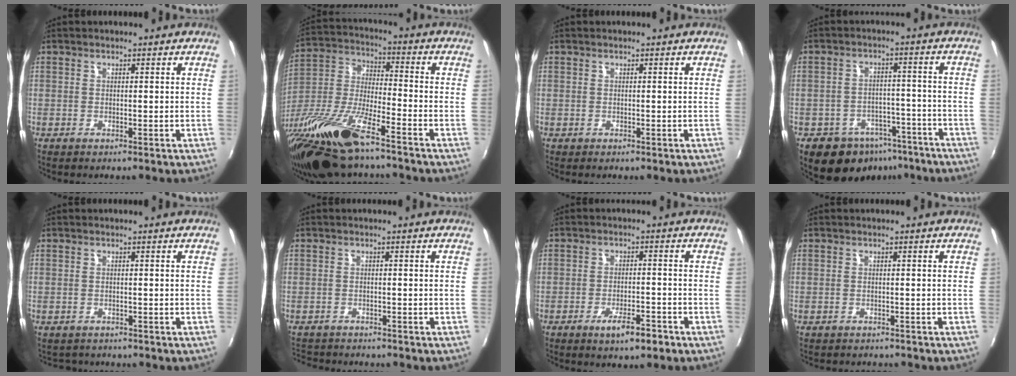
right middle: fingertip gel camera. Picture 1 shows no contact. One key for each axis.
{"total": 20.2, "fx": -14.1, "fy": 4.2, "fz": 13.8, "tx": -0.283, "ty": -0.027, "tz": -0.272}
{"total": 0.0}
{"total": 12.0, "fx": -8.0, "fy": 7.8, "fz": 4.4, "tx": -0.097, "ty": 0.020, "tz": -0.092}
{"total": 1.6, "fx": -1.4, "fy": 0.9, "fz": 0.1, "tx": -0.006, "ty": -0.004, "tz": -0.020}
{"total": 5.3, "fx": -5.0, "fy": 1.5, "fz": 1.2, "tx": -0.038, "ty": -0.012, "tz": -0.082}
{"total": 5.6, "fx": -3.5, "fy": 1.5, "fz": 4.1, "tx": -0.082, "ty": -0.008, "tz": -0.053}
{"total": 2.2, "fx": -2.0, "fy": 0.7, "fz": 0.4, "tx": -0.014, "ty": -0.012, "tz": -0.027}